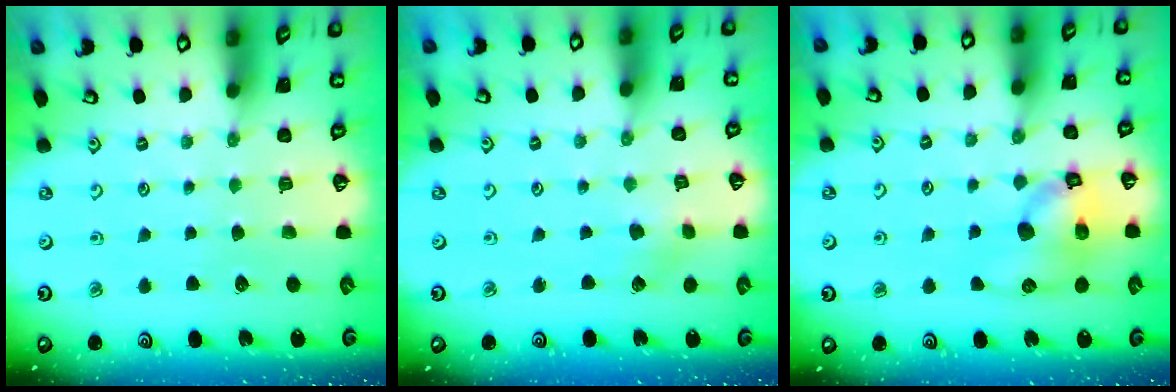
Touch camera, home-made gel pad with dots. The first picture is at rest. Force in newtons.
{"total": 2.7, "press": 2.7, "slide": 0.3}
{"total": 12.4, "press": 12.3, "slide": 1.7}